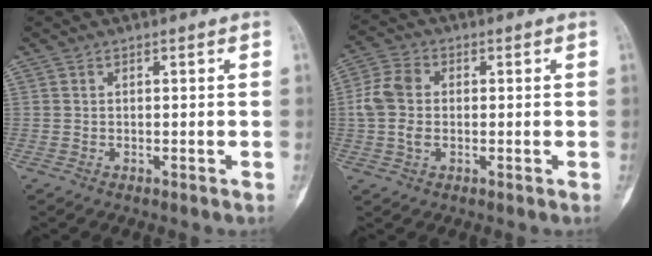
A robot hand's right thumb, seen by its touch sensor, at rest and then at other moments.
{"total": 6.7, "force": [-0.1, 4.7, 4.8], "torque": [-0.100, 0.014, -0.008]}